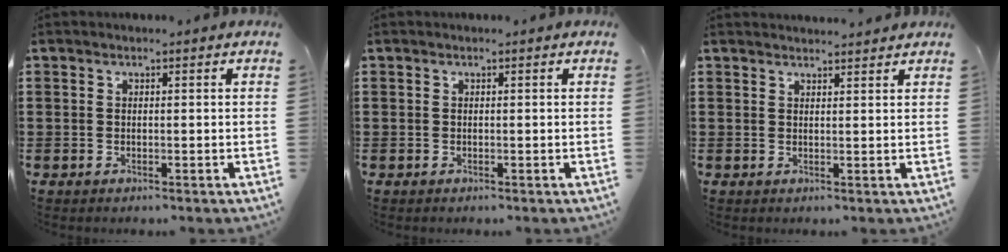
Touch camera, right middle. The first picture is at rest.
{"total": 0.0}
{"total": 1.7, "force": [1.7, -0.2, -0.1], "torque": [-0.002, 0.000, 0.034]}